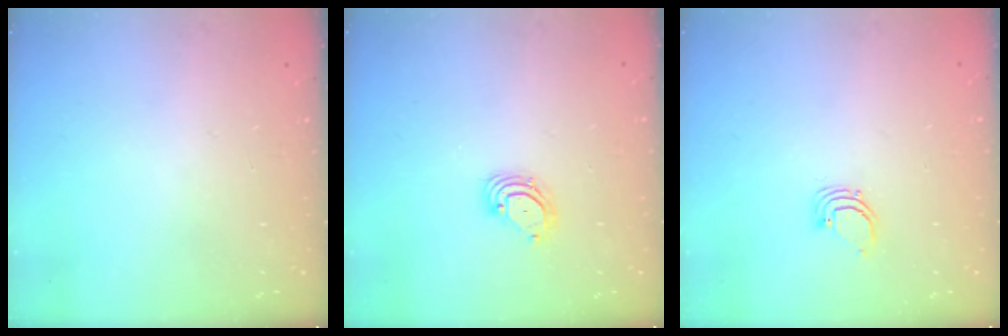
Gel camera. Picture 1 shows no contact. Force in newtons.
{"total": 3.2, "press": 3.2, "slide": 0.3}
{"total": 2.5, "press": 2.5, "slide": 0.1}